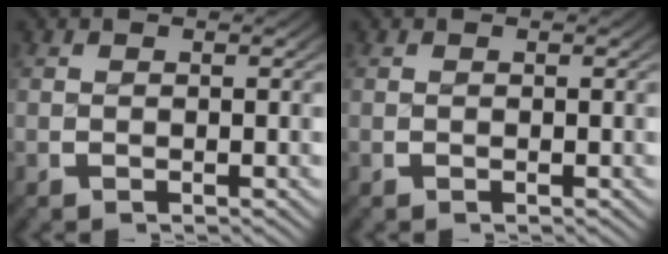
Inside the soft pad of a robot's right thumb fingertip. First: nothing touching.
{"total": 0.0}